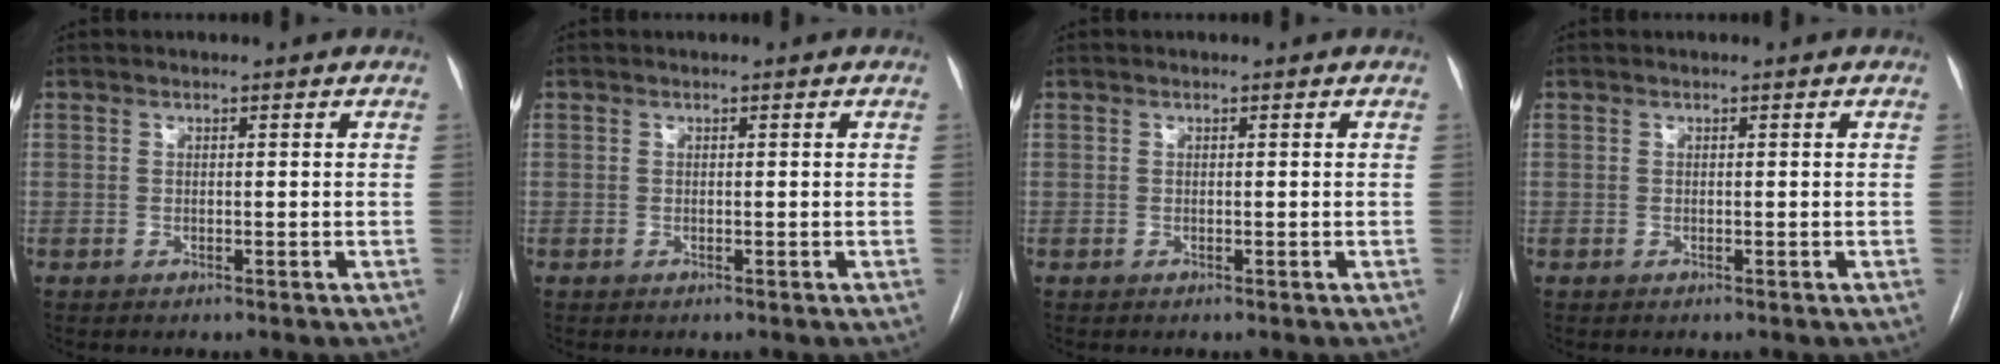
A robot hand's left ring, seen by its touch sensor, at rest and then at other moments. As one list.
[{"total": 0.0}, {"total": 0.0}, {"total": 0.0}]